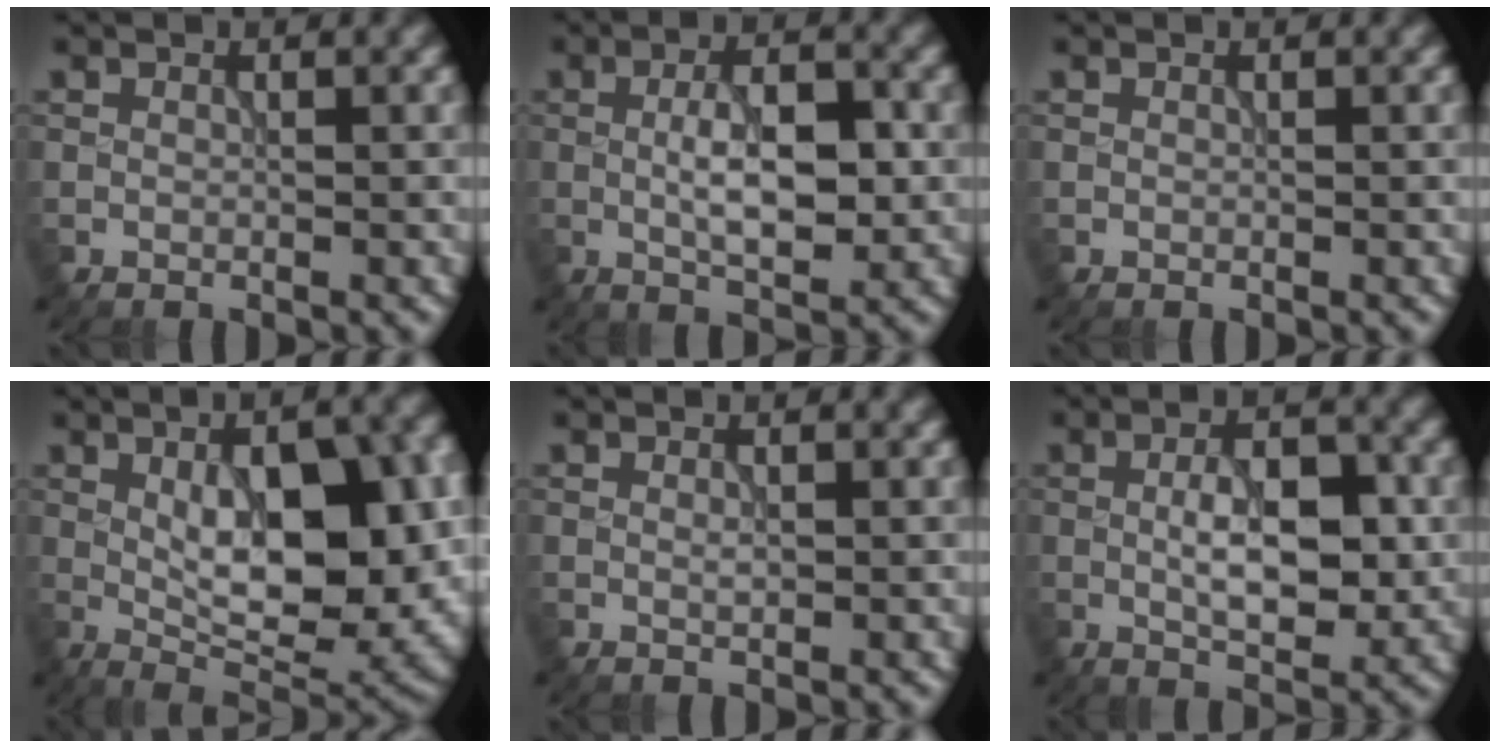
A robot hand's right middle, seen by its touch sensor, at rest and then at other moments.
{"total": 5.5, "force": [-0.2, 2.1, 5.0], "torque": [-0.093, 0.000, -0.003]}
{"total": 0.0}
{"total": 12.3, "force": [0.1, 5.4, 11.1], "torque": [-0.166, -0.004, 0.008]}
{"total": 0.6, "force": [0.1, 0.2, 0.5], "torque": [-0.011, -0.001, 0.001]}
{"total": 6.0, "force": [-0.2, 2.7, 5.3], "torque": [-0.093, -0.002, -0.003]}